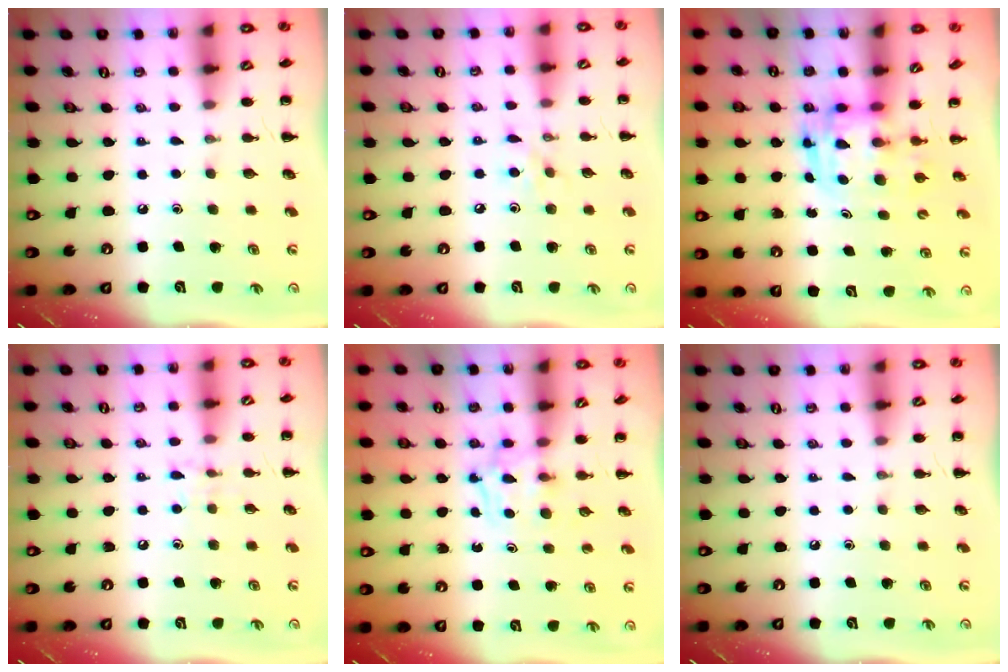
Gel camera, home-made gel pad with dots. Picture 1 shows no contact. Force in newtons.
{"total": 4.6, "press": 4.3, "slide": 1.7}
{"total": 3.4, "press": 3.3, "slide": 0.7}
{"total": 6.1, "press": 5.7, "slide": 2.0}
{"total": 3.4, "press": 3.2, "slide": 1.3}
{"total": 0.0}